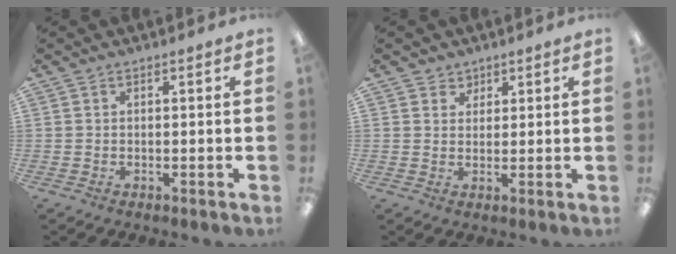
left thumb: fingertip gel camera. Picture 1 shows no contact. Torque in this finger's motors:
{"motor_torque": [-0.02, -0.04, -0.26, -0.18, -0.02]}